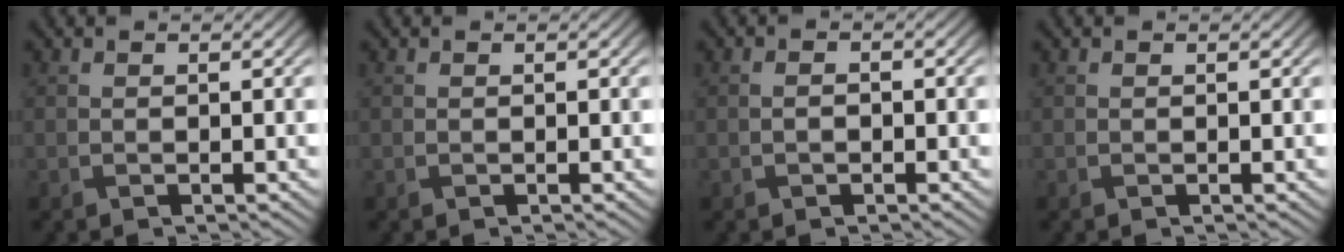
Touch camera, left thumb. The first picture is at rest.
{"total": 0.0}
{"total": 1.0, "force": [-0.3, 0.6, 0.7], "torque": [-0.015, 0.001, -0.004]}
{"total": 0.0}